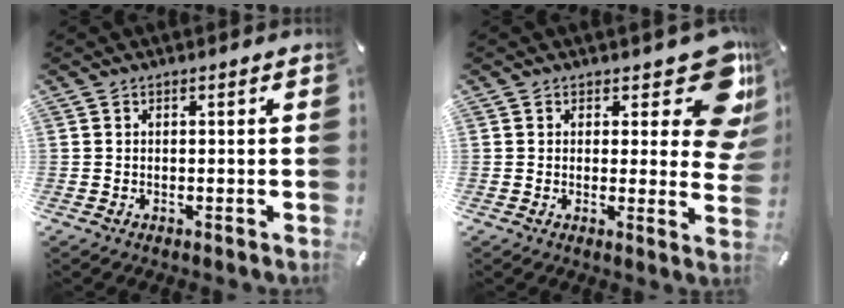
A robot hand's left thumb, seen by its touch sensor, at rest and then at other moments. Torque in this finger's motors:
{"motor_torque": [0.43, -0.31, 0.14, -0.03, 0.02]}